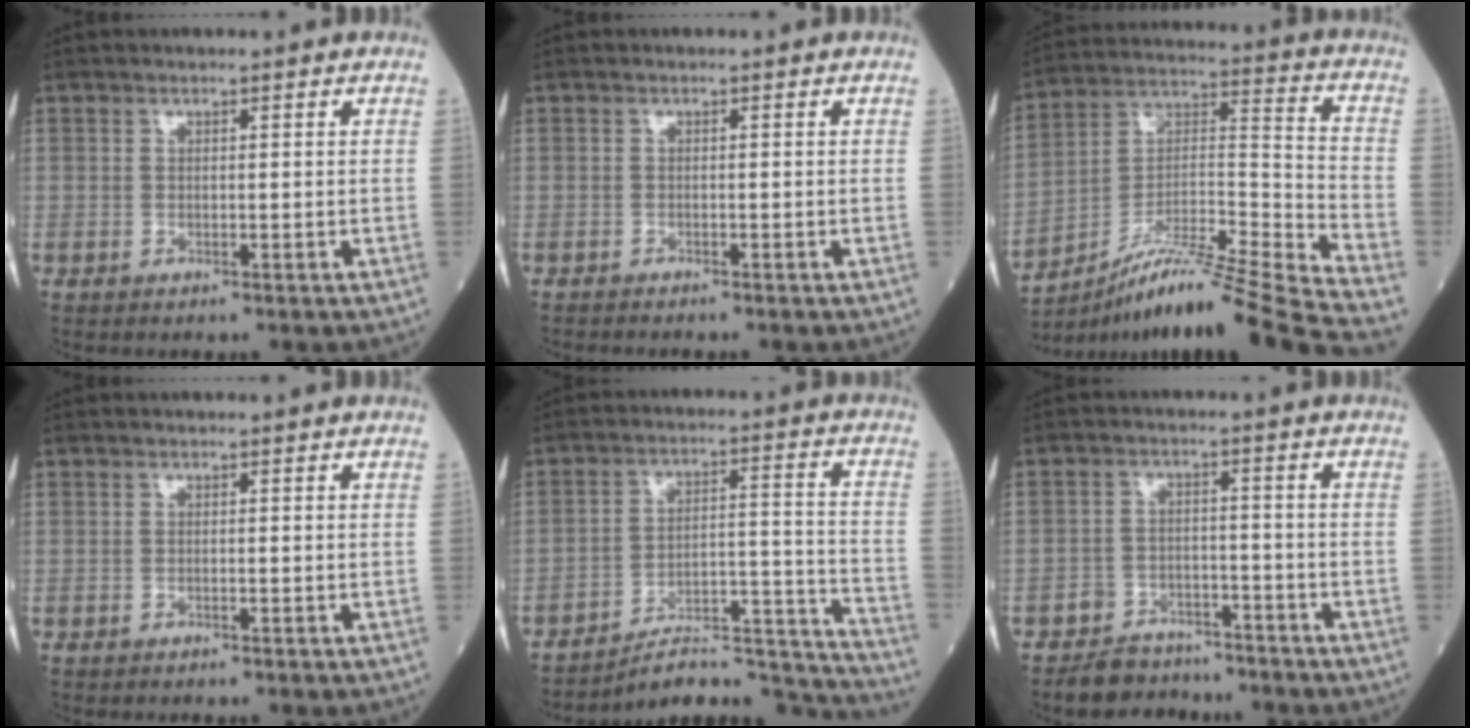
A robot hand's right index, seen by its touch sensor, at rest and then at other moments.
{"total": 1.2, "force": [-1.1, -0.1, 0.4], "torque": [-0.007, -0.001, -0.017]}
{"total": 21.0, "force": [-17.3, -2.4, 11.6], "torque": [-0.182, 0.008, -0.304]}
{"total": 0.0}
{"total": 15.3, "force": [-15.1, -0.3, 2.5], "torque": [-0.014, 0.047, -0.225]}
{"total": 5.8, "force": [-4.9, 3.0, 0.1], "torque": [0.003, 0.010, -0.084]}